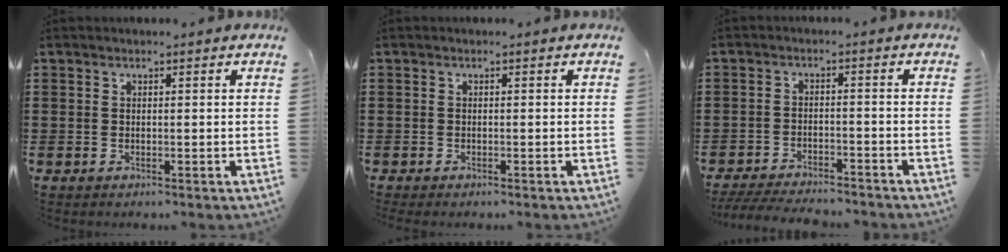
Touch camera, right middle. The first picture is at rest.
{"total": 0.5, "force": [-0.5, 0.1, 0.1], "torque": [-0.003, 0.000, -0.010]}
{"total": 4.5, "force": [-4.3, 0.6, 1.0], "torque": [-0.021, 0.000, -0.089]}